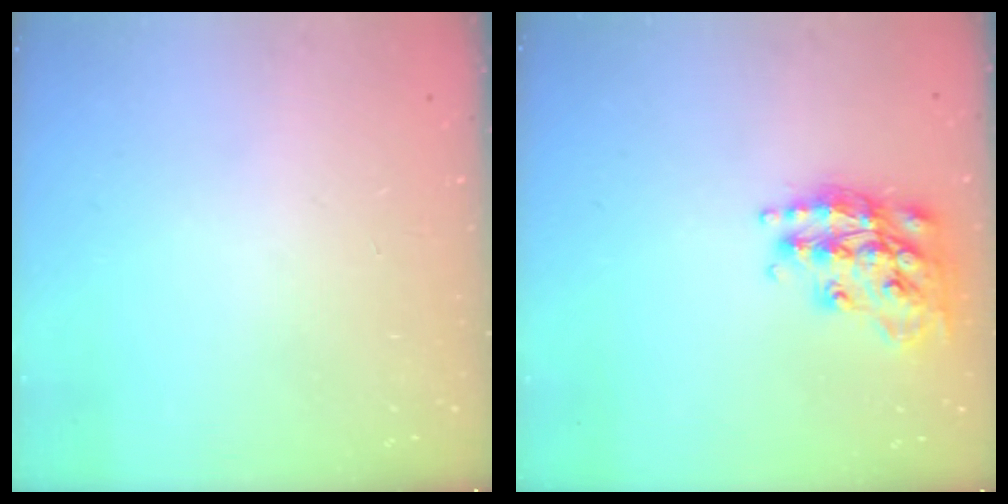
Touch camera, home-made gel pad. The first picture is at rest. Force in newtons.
{"total": 18.2, "press": 18.1, "slide": 1.1}